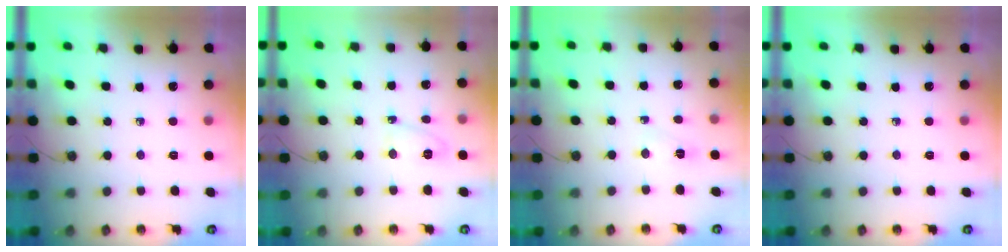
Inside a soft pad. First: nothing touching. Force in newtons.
{"total": 4.4, "press": 4.3, "slide": 0.9}
{"total": 3.7, "press": 3.7, "slide": 0.6}
{"total": 0.0}